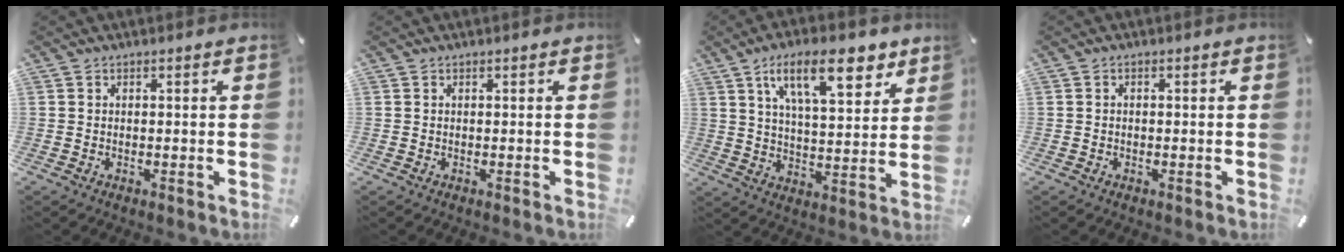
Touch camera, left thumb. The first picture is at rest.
{"total": 0.0}
{"total": 16.2, "force": [8.9, 6.8, 11.7], "torque": [-0.180, -0.026, 0.147]}
{"total": 0.0}